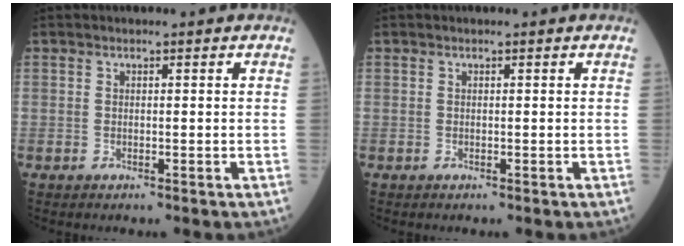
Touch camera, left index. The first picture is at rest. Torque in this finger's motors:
{"motor_torque": [0.00, 0.00, -0.01, 0.00]}